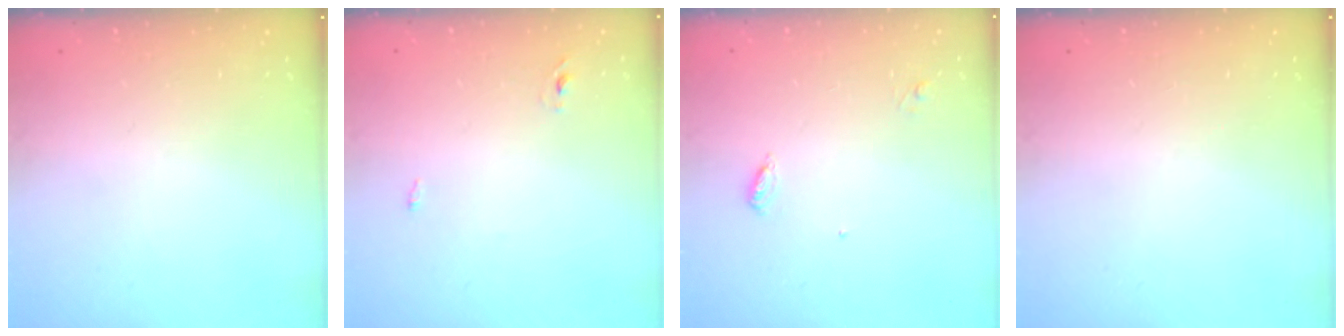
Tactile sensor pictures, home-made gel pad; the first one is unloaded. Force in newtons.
{"total": 2.3, "press": 2.1, "slide": 1.0}
{"total": 3.6, "press": 3.6, "slide": 0.3}
{"total": 0.0}